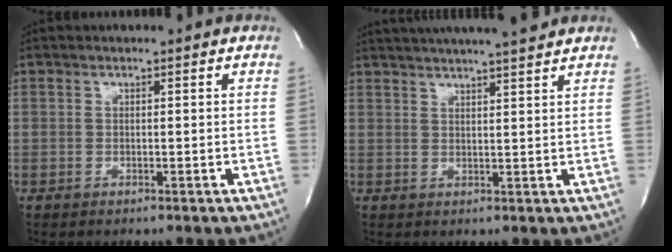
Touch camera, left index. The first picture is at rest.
{"total": 13.0, "force": [11.6, 0.3, 5.9], "torque": [-0.104, 0.020, 0.160]}